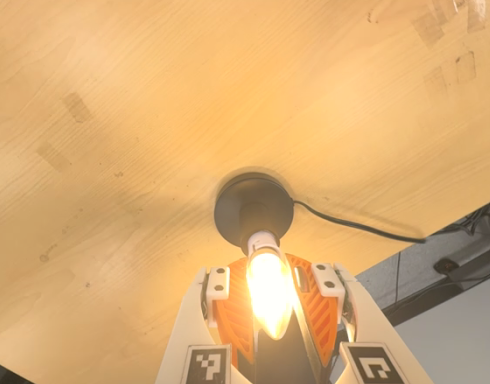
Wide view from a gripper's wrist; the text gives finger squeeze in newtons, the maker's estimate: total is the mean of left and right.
{"total": 14.4, "left": 13.4, "right": 15.3}